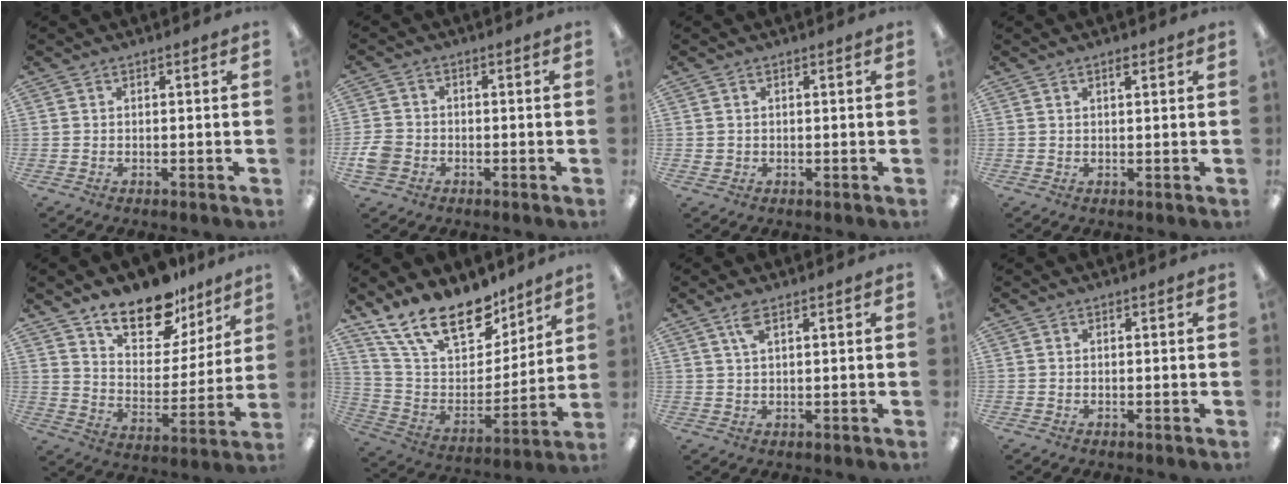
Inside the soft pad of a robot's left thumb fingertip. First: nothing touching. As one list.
[{"total": 4.6, "force": [-1.7, 3.7, 2.1], "torque": [-0.044, 0.010, -0.032]}, {"total": 0.9, "force": [0.3, 0.9, 0.1], "torque": [-0.002, 0.006, 0.004]}, {"total": 1.2, "force": [0.9, 0.4, 0.8], "torque": [-0.009, -0.002, 0.014]}, {"total": 15.8, "force": [12.2, 7.3, 7.0], "torque": [-0.109, -0.086, 0.218]}, {"total": 20.9, "force": [15.1, 9.6, 10.8], "torque": [-0.205, -0.091, 0.277]}, {"total": 3.8, "force": [2.3, 1.2, 2.8], "torque": [-0.063, 0.005, 0.039]}, {"total": 0.0}]